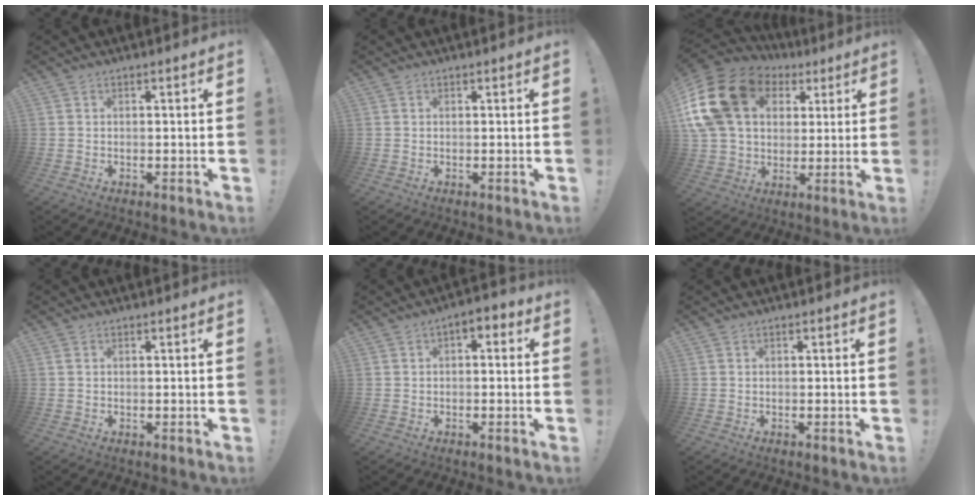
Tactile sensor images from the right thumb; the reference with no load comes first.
{"total": 0.0}
{"total": 21.3, "force": [7.1, 15.6, 12.7], "torque": [-0.243, -0.019, 0.147]}
{"total": 0.8, "force": [0.3, 0.6, 0.3], "torque": [-0.004, 0.001, 0.006]}
{"total": 3.3, "force": [-0.5, 2.1, 2.5], "torque": [-0.031, 0.008, -0.011]}
{"total": 0.0}